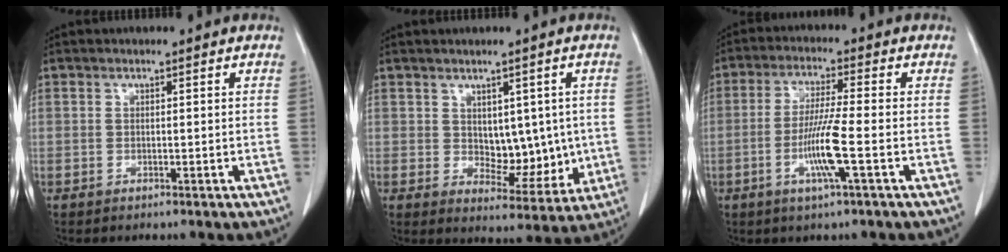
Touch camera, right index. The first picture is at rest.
{"total": 7.5, "force": [0.6, 4.6, 5.9], "torque": [-0.064, 0.001, 0.026]}
{"total": 7.8, "force": [-2.4, -0.6, 7.4], "torque": [-0.144, -0.011, -0.048]}